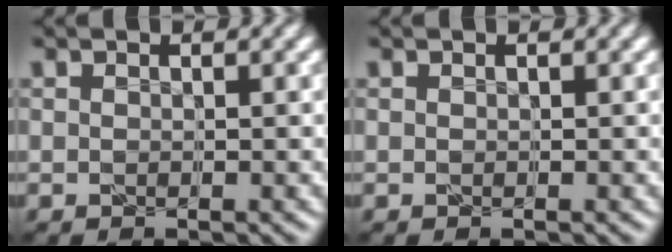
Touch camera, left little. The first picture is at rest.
{"total": 0.0}